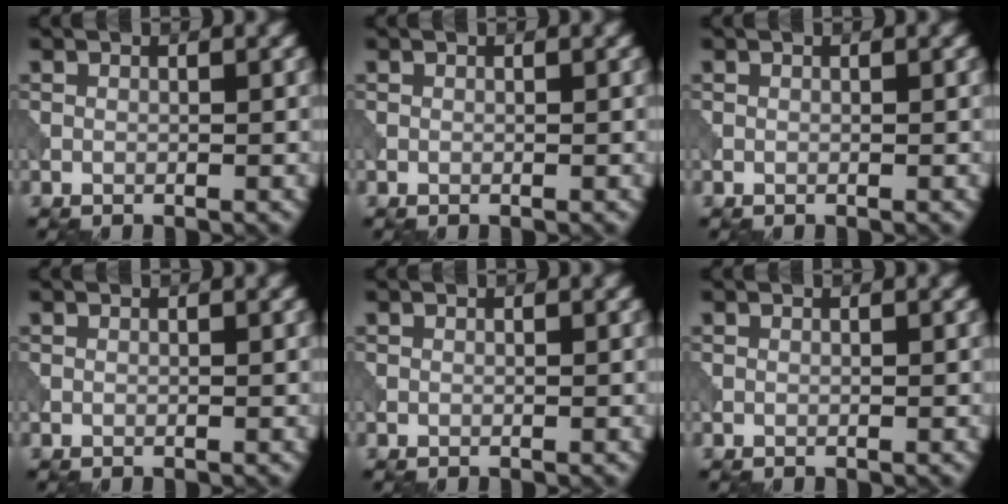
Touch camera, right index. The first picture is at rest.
{"total": 0.0}
{"total": 0.0}
{"total": 0.0}
{"total": 0.0}
{"total": 0.0}